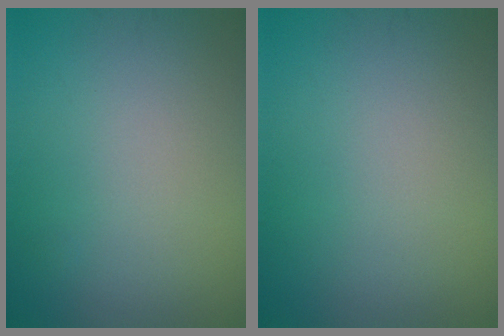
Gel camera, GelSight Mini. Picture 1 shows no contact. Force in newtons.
{"total": 0.0}